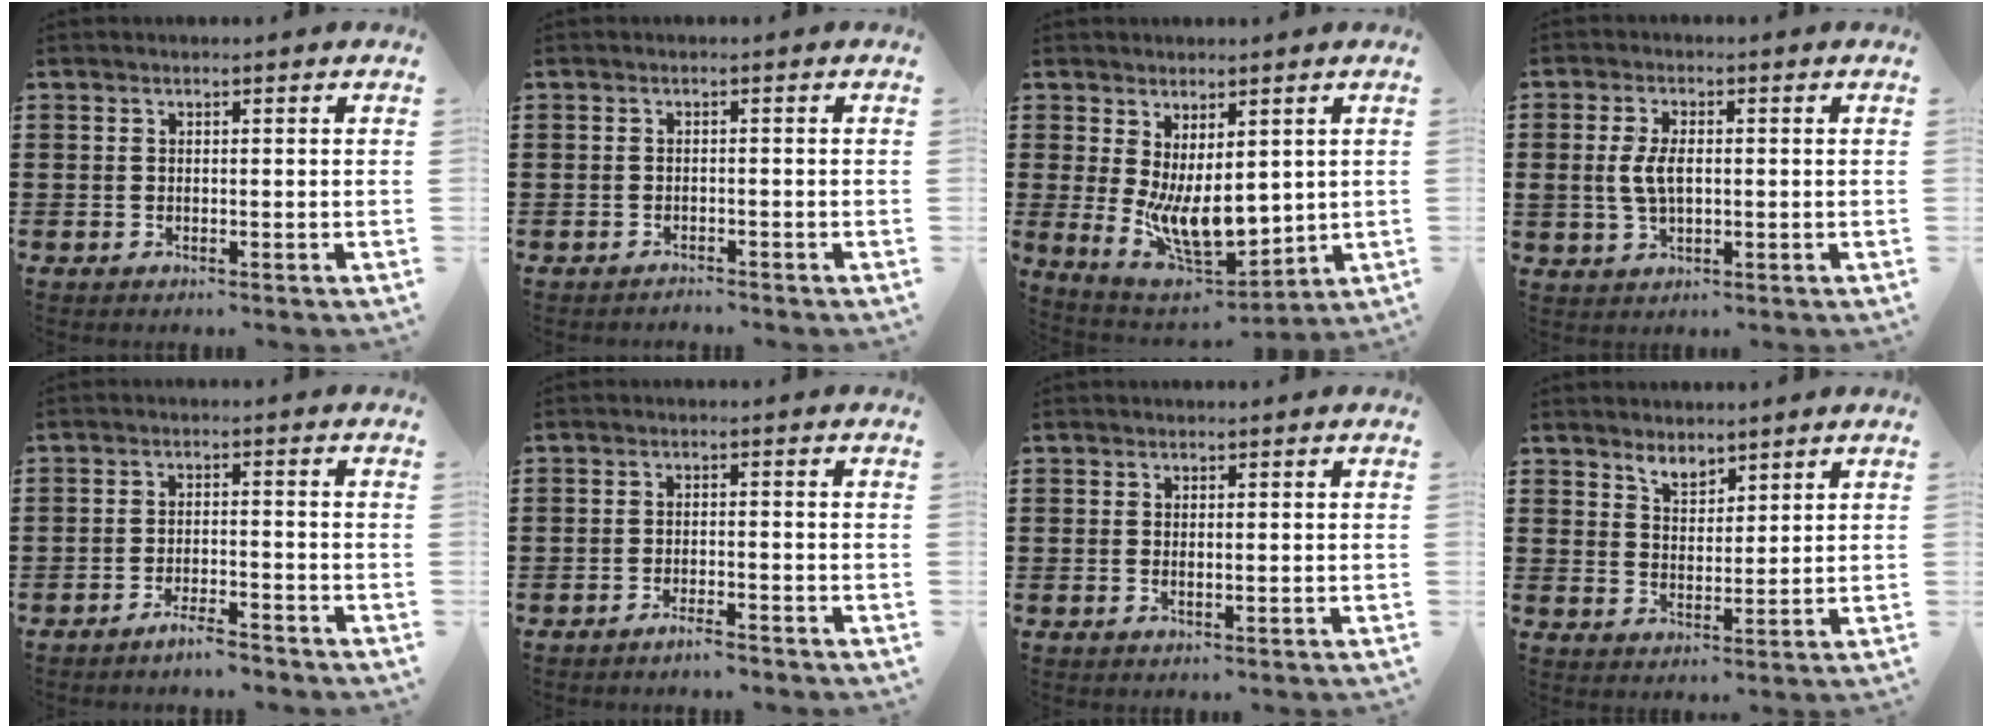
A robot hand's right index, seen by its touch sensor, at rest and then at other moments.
{"total": 1.0, "force": [-1.0, -0.1, -0.1], "torque": [-0.003, 0.000, -0.021]}
{"total": 9.0, "force": [0.6, 4.9, 7.5], "torque": [-0.152, -0.015, 0.021]}
{"total": 4.5, "force": [0.3, 2.4, 3.8], "torque": [-0.092, 0.002, -0.001]}
{"total": 3.3, "force": [-3.0, 0.1, 1.3], "torque": [-0.025, 0.002, -0.057]}
{"total": 2.0, "force": [-1.7, 0.0, 1.1], "torque": [-0.021, -0.001, -0.031]}
{"total": 0.7, "force": [0.3, 0.2, 0.6], "torque": [-0.012, 0.001, 0.005]}
{"total": 3.4, "force": [3.2, 1.1, 0.4], "torque": [-0.017, 0.000, 0.061]}